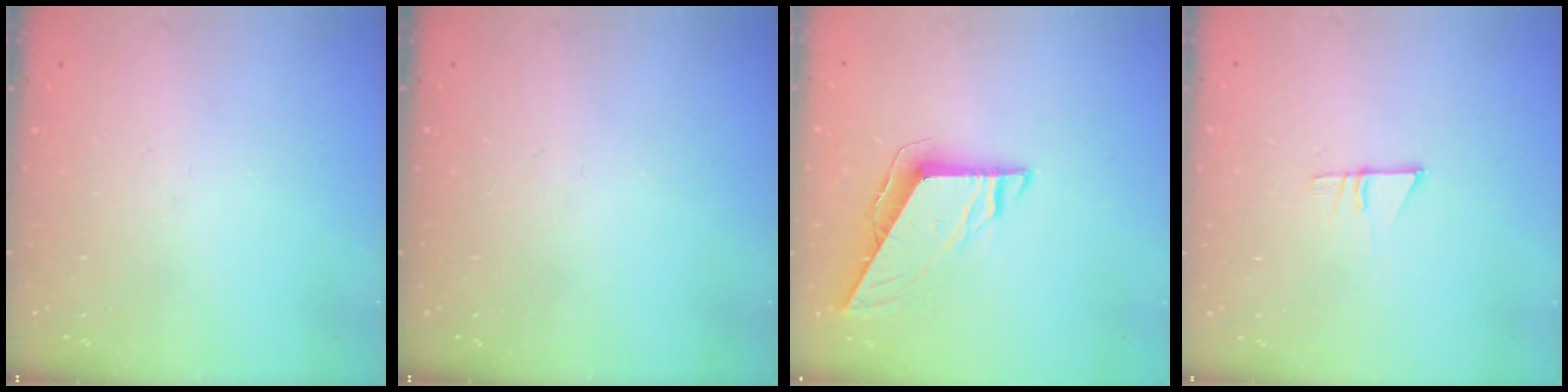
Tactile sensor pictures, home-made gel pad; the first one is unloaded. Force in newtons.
{"total": 0.0}
{"total": 7.6, "press": 7.6, "slide": 0.2}
{"total": 7.0, "press": 7.0, "slide": 0.5}